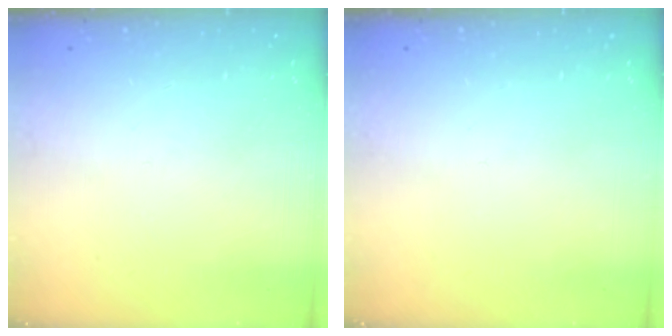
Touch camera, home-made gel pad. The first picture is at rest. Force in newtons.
{"total": 0.0}